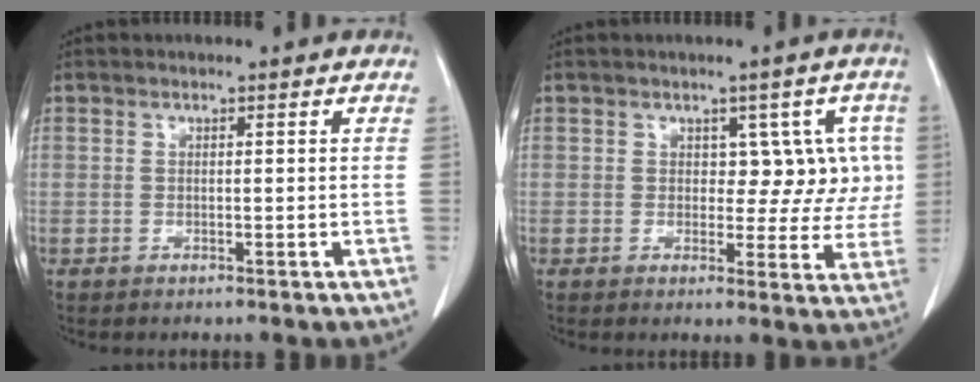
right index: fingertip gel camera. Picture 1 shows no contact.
{"total": 6.3, "force": [1.3, 4.0, 4.7], "torque": [-0.027, 0.019, 0.018]}